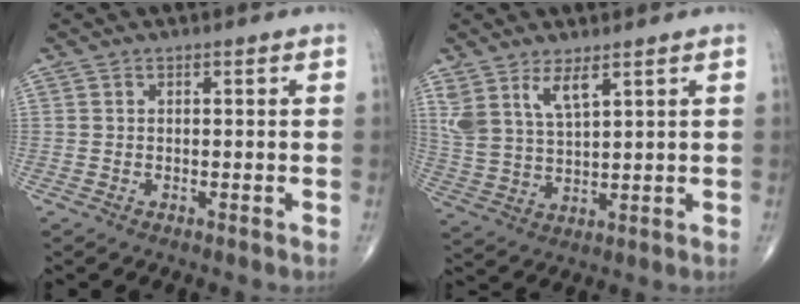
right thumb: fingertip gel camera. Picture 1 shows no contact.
{"total": 7.0, "force": [4.3, 2.3, 5.0], "torque": [-0.103, -0.022, 0.094]}